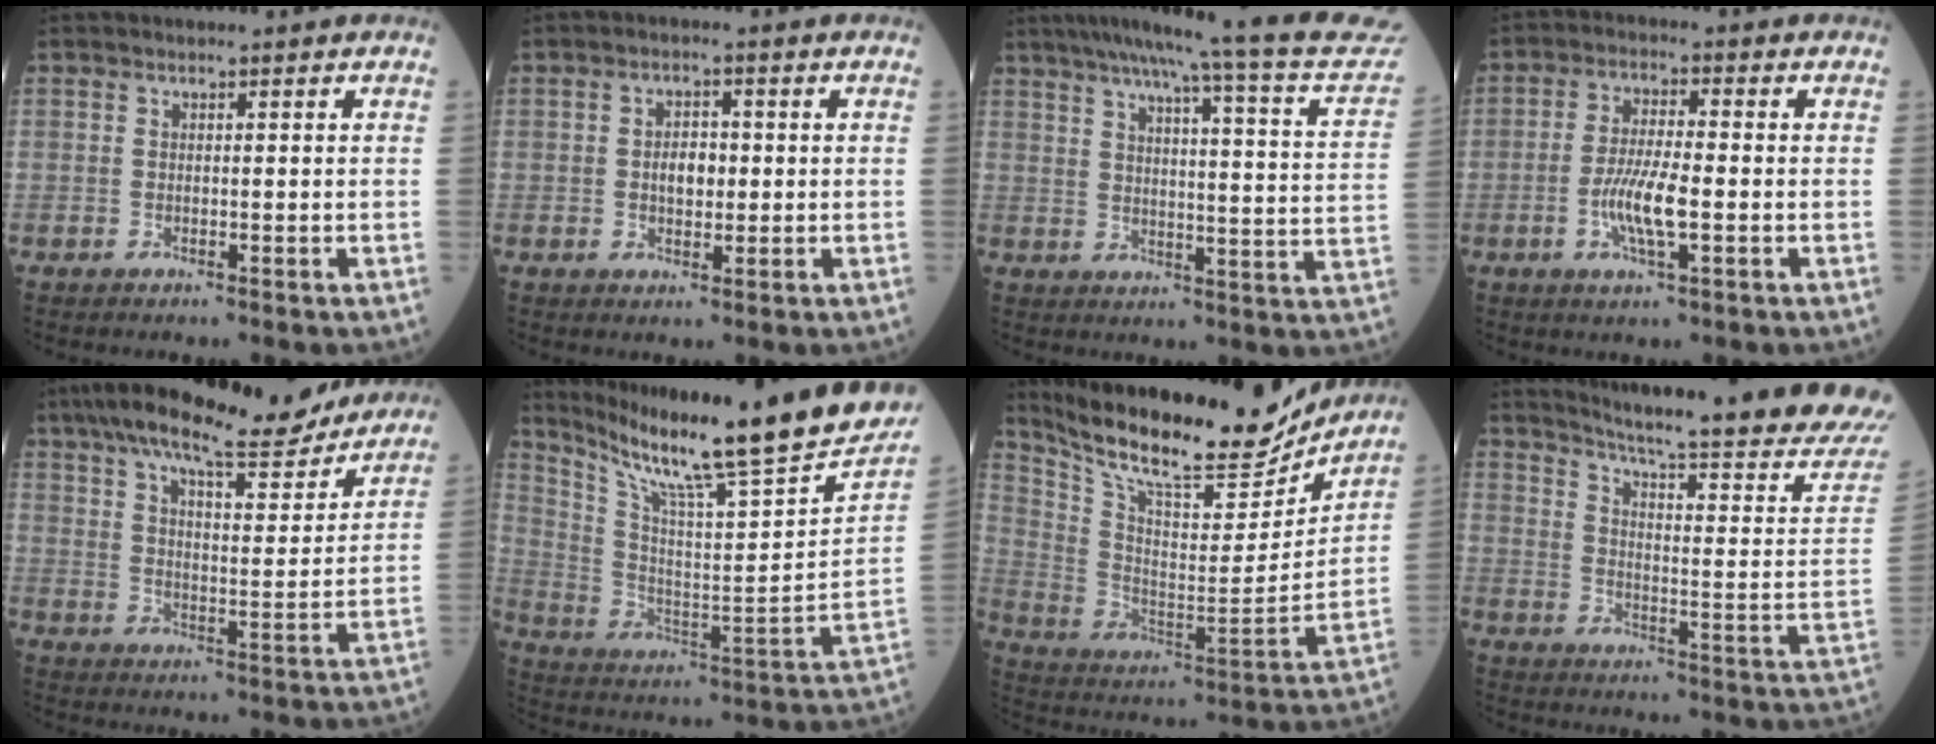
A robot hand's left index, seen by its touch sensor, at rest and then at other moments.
{"total": 3.6, "force": [0.0, 2.0, 3.0], "torque": [-0.053, 0.007, 0.001]}
{"total": 23.9, "force": [21.4, -0.9, 10.7], "torque": [-0.155, -0.053, 0.259]}
{"total": 6.9, "force": [-1.8, 1.2, 6.5], "torque": [-0.135, -0.006, -0.036]}
{"total": 19.3, "force": [16.5, 3.6, 9.4], "torque": [-0.157, 0.023, 0.242]}
{"total": 28.8, "force": [23.1, 1.2, 17.2], "torque": [-0.297, -0.061, 0.335]}
{"total": 22.0, "force": [19.5, 4.0, 9.3], "torque": [-0.175, -0.020, 0.311]}
{"total": 25.8, "force": [23.2, -1.1, 11.3], "torque": [-0.174, -0.098, 0.294]}